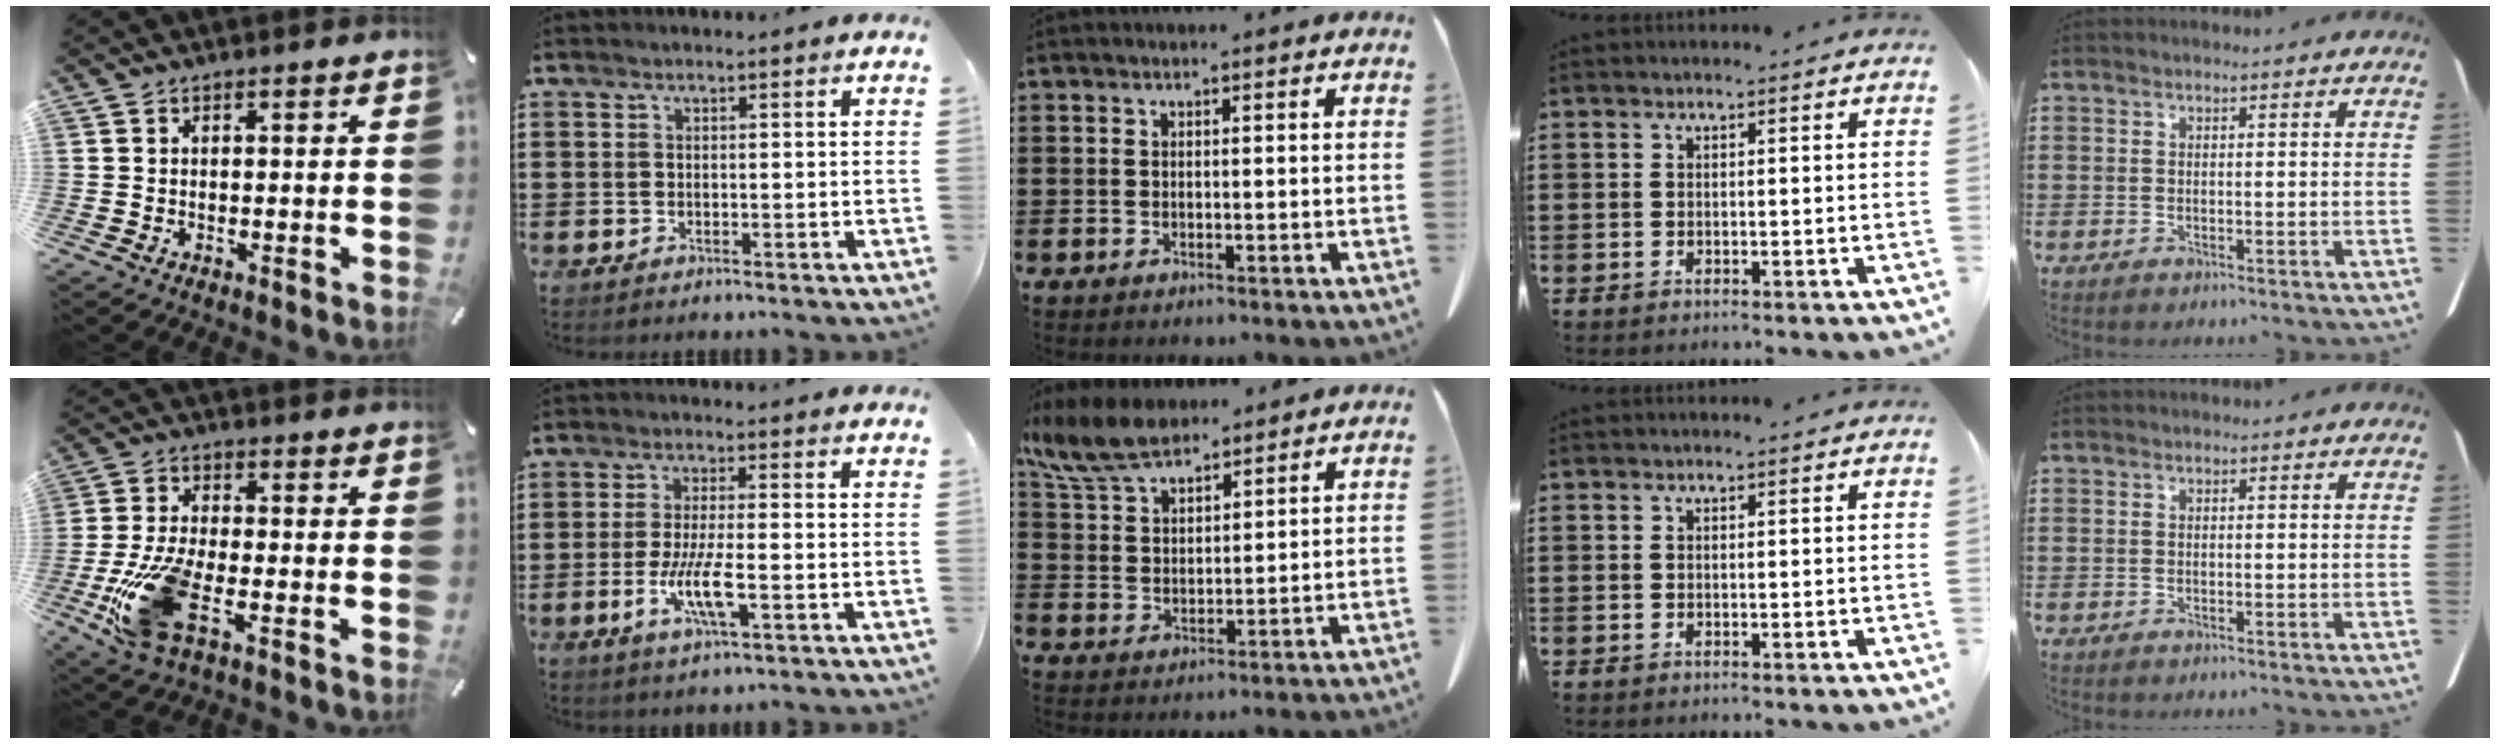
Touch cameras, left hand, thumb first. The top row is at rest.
{"thumb": {"total": 13.9, "force": [-4.9, 5.9, 11.6], "torque": [-0.254, -0.009, -0.083]}, "index": {"total": 6.5, "force": [-2.1, 1.1, 6.0], "torque": [-0.128, -0.015, -0.042]}, "middle": {"total": 8.2, "force": [6.7, 2.8, 3.7], "torque": [-0.096, -0.010, 0.128]}}